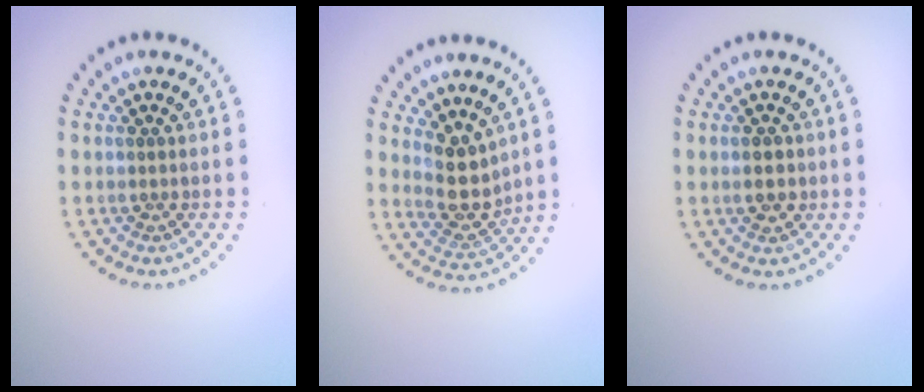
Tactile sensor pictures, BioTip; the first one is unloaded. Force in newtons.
{"total": 3.6, "press": 2.9, "slide": 2.2}
{"total": 1.8, "press": 1.8, "slide": 0.3}